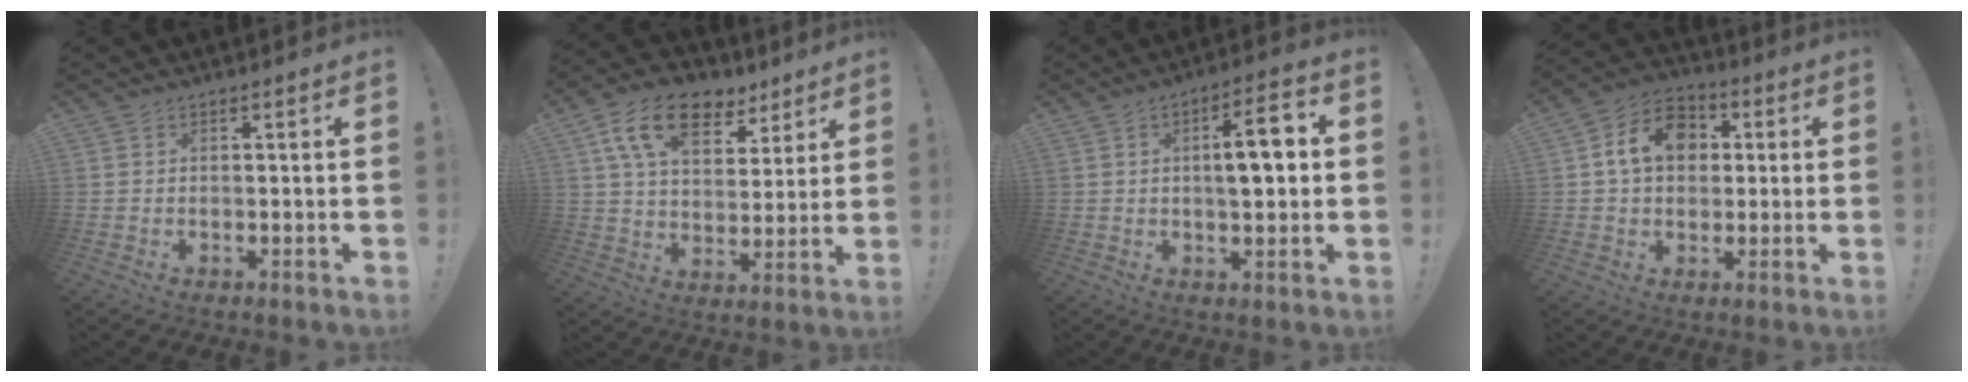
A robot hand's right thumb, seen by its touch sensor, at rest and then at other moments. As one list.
[{"total": 16.3, "force": [9.1, 9.6, 9.5], "torque": [-0.167, -0.037, 0.167]}, {"total": 9.4, "force": [0.8, 3.1, 8.8], "torque": [-0.127, 0.005, 0.005]}, {"total": 13.3, "force": [3.1, 10.5, 7.6], "torque": [-0.114, 0.013, 0.062]}]